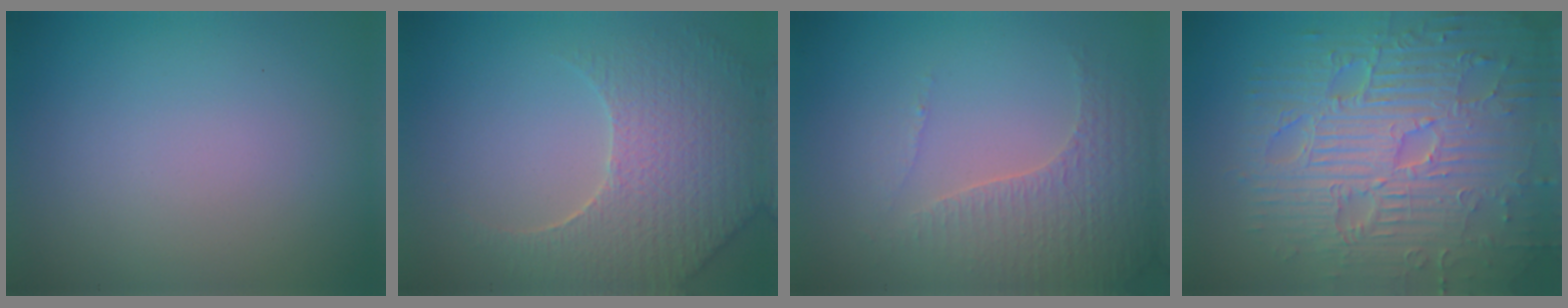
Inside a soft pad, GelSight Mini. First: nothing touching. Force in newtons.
{"total": 5.1, "press": 4.6, "slide": 2.1}
{"total": 4.3, "press": 3.1, "slide": 3.0}
{"total": 11.3, "press": 7.4, "slide": 8.6}